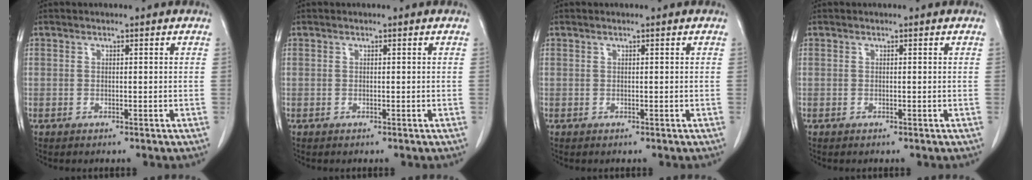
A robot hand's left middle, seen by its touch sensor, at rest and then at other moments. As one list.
[{"total": 0.0}, {"total": 0.0}, {"total": 0.0}]